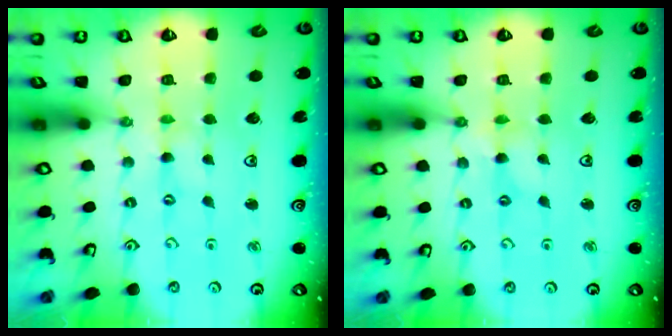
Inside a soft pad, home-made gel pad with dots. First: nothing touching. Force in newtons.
{"total": 1.3, "press": 1.3, "slide": 0.2}